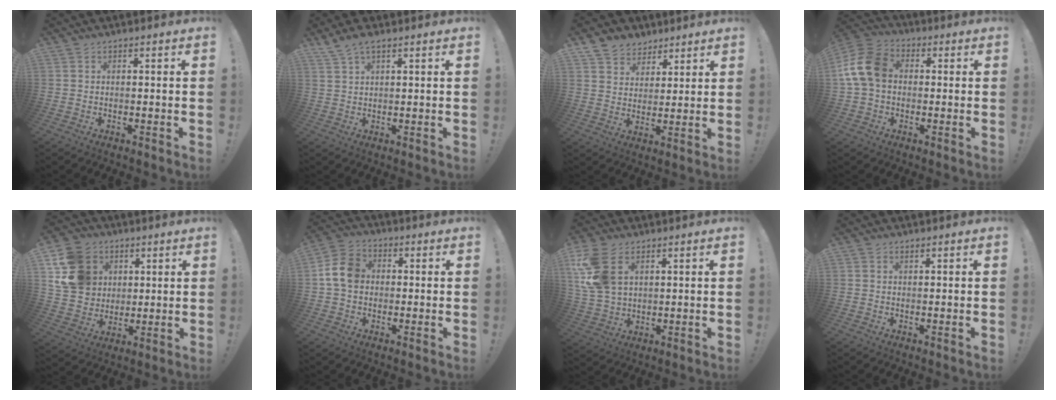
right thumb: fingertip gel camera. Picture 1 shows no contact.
{"total": 4.3, "force": [3.2, 1.0, 2.7], "torque": [-0.061, -0.008, 0.062]}
{"total": 7.2, "force": [5.1, 5.1, 0.5], "torque": [-0.017, -0.038, 0.102]}
{"total": 13.4, "force": [1.3, 9.7, 9.2], "torque": [-0.170, 0.017, 0.030]}
{"total": 16.0, "force": [5.0, 13.6, 6.6], "torque": [-0.109, -0.014, 0.109]}
{"total": 10.1, "force": [0.6, 7.8, 6.4], "torque": [-0.107, 0.015, 0.015]}
{"total": 12.8, "force": [5.1, 8.4, 8.2], "torque": [-0.176, -0.010, 0.104]}
{"total": 0.6, "force": [0.5, 0.1, 0.2], "torque": [0.003, -0.003, 0.009]}